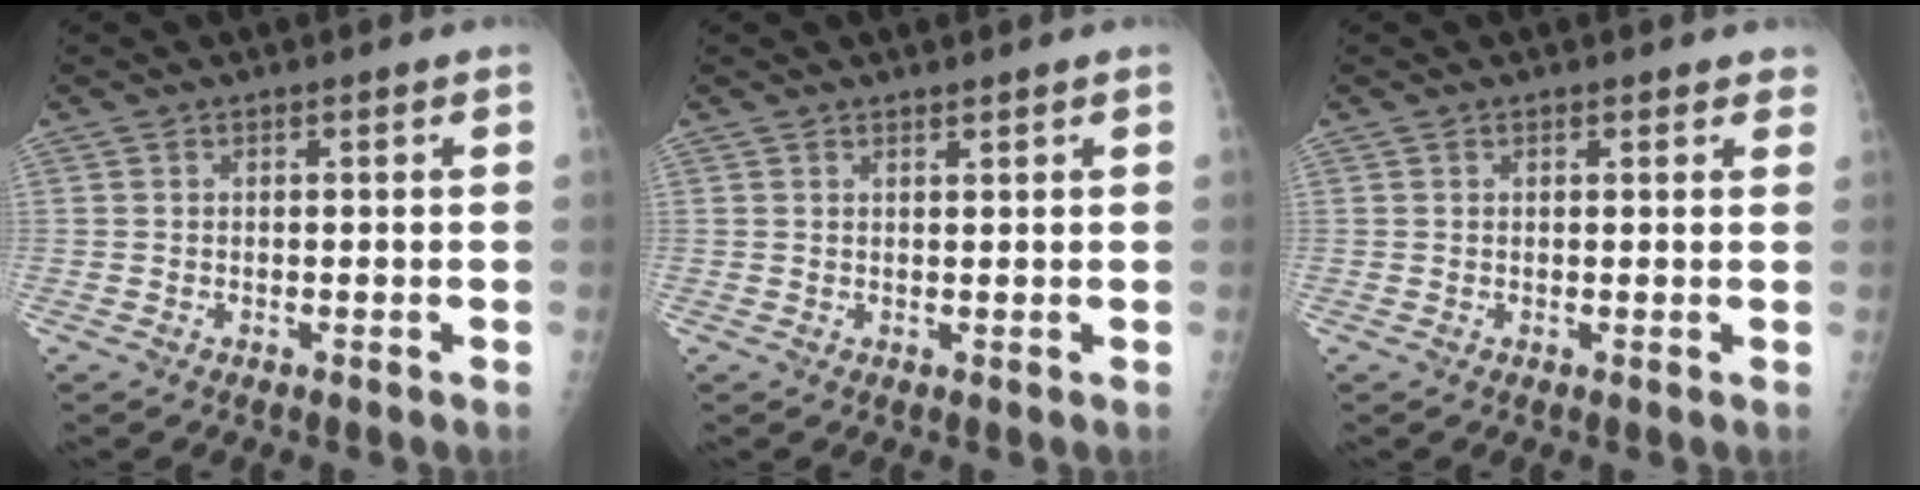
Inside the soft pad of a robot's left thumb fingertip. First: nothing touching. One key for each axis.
{"total": 0.9, "fx": 0.8, "fy": 0.1, "fz": 0.3, "tx": -0.003, "ty": -0.006, "tz": 0.014}
{"total": 1.9, "fx": 1.5, "fy": 0.9, "fz": 0.8, "tx": 0.011, "ty": -0.001, "tz": 0.011}